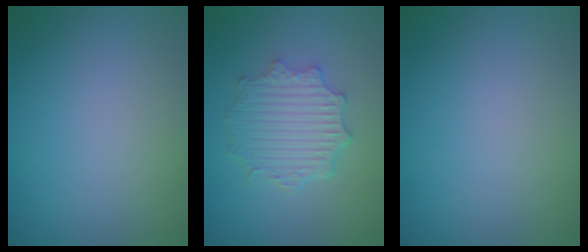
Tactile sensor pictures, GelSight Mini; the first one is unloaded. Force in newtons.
{"total": 4.8, "press": 3.7, "slide": 3.0}
{"total": 0.0}